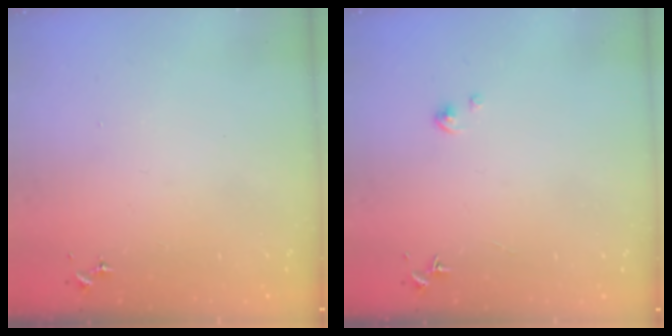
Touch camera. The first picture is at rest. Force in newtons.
{"total": 1.8, "press": 1.8, "slide": 0.2}